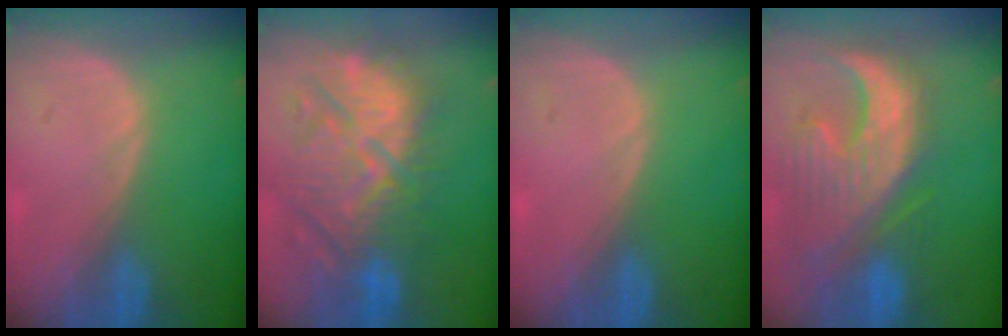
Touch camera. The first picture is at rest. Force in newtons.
{"total": 12.1, "press": 11.6, "slide": 3.2}
{"total": 0.0}
{"total": 12.8, "press": 11.1, "slide": 6.2}